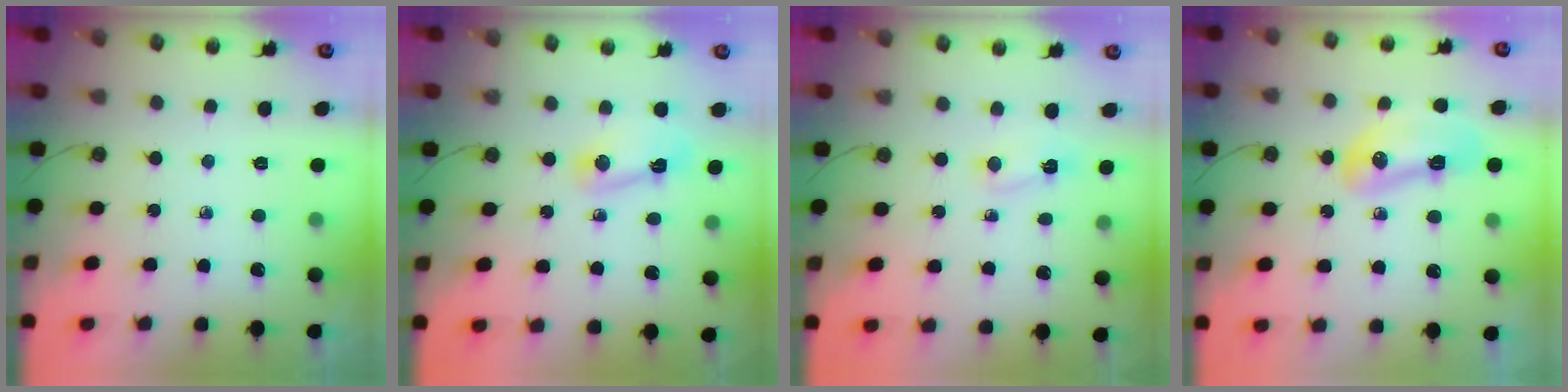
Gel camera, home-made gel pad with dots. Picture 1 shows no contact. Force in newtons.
{"total": 4.4, "press": 4.3, "slide": 0.8}
{"total": 2.4, "press": 2.1, "slide": 1.1}
{"total": 10.4, "press": 10.2, "slide": 1.7}